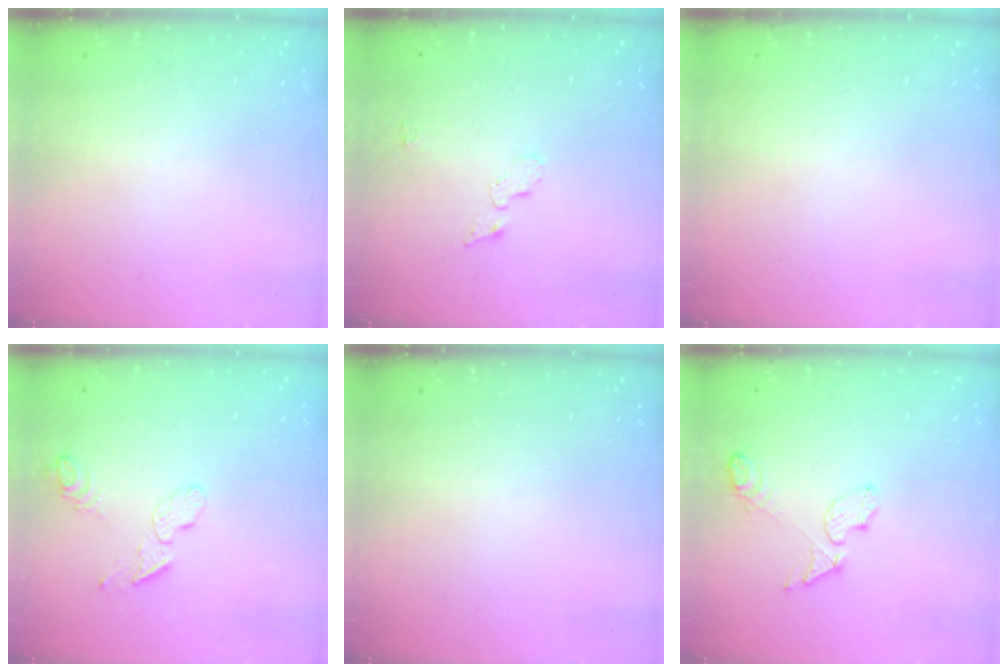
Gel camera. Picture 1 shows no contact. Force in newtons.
{"total": 4.8, "press": 4.8, "slide": 0.4}
{"total": 0.0}
{"total": 6.5, "press": 6.5, "slide": 0.0}
{"total": 0.0}
{"total": 6.8, "press": 6.8, "slide": 0.4}